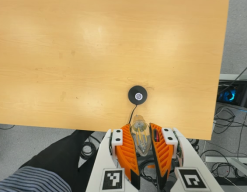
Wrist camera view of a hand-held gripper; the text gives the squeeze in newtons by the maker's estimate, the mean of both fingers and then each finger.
{"total": 20.5, "left": 25.0, "right": 15.9}